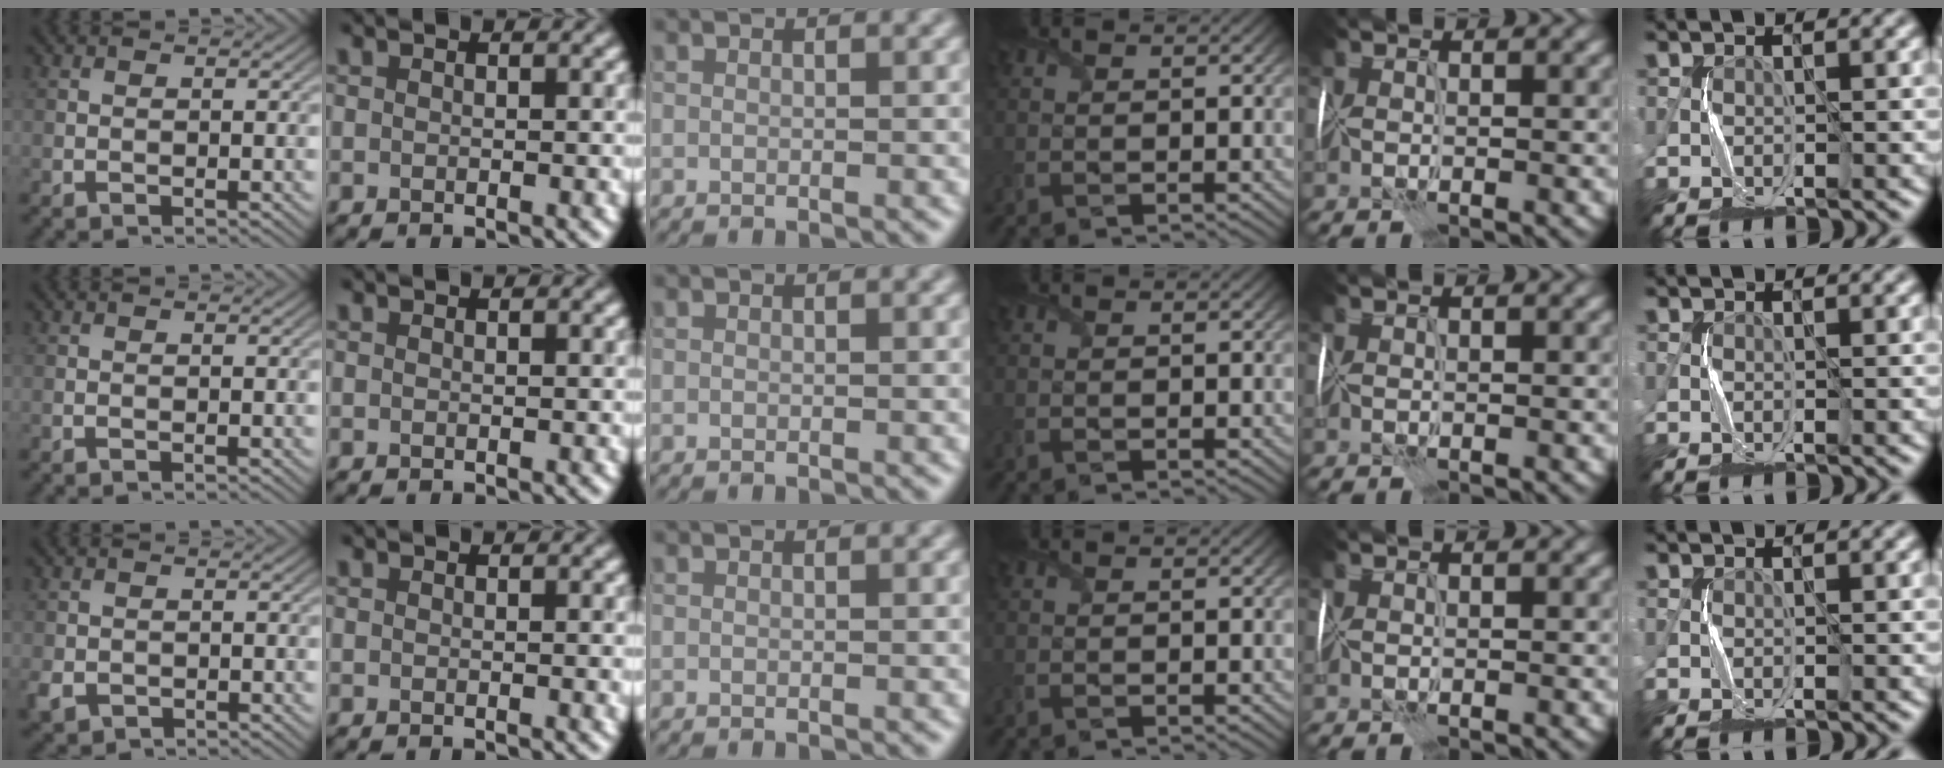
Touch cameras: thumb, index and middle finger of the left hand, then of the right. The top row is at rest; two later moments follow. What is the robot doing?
{"motion": "fold", "object": "tissue"}